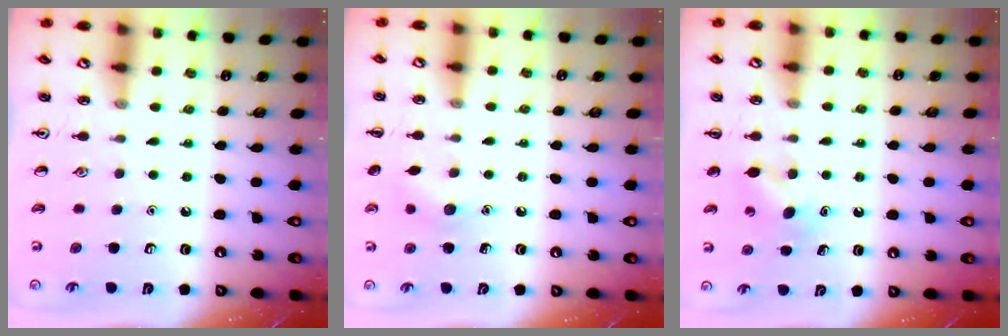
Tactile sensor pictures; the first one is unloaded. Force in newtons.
{"total": 7.4, "press": 7.2, "slide": 1.7}
{"total": 6.0, "press": 6.0, "slide": 0.8}